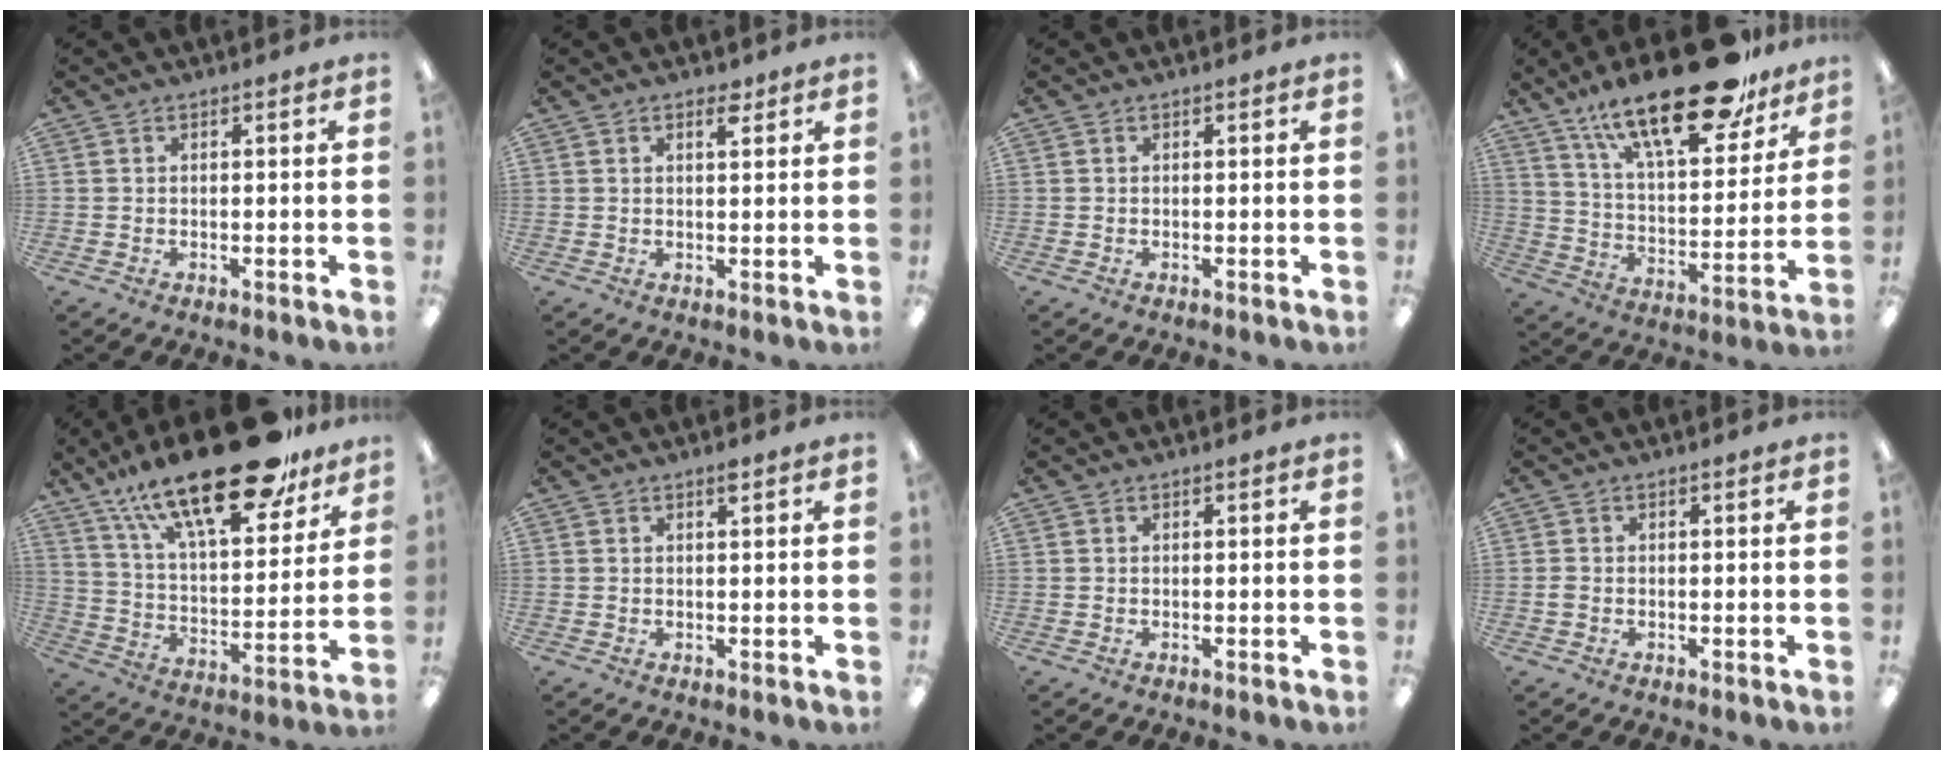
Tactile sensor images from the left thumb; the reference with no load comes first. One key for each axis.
{"total": 2.6, "fx": 1.8, "fy": 1.0, "fz": 1.6, "tx": -0.012, "ty": -0.008, "tz": 0.027}
{"total": 0.0}
{"total": 25.3, "fx": 17.9, "fy": 8.8, "fz": 15.5, "tx": -0.242, "ty": -0.106, "tz": 0.298}
{"total": 26.9, "fx": 18.9, "fy": 9.2, "fz": 16.7, "tx": -0.263, "ty": -0.113, "tz": 0.314}
{"total": 1.2, "fx": 0.8, "fy": 0.2, "fz": 0.8, "tx": -0.011, "ty": -0.003, "tz": 0.013}
{"total": 0.0}
{"total": 0.9, "fx": -0.2, "fy": 0.7, "fz": 0.6, "tx": -0.011, "ty": 0.003, "tz": -0.006}